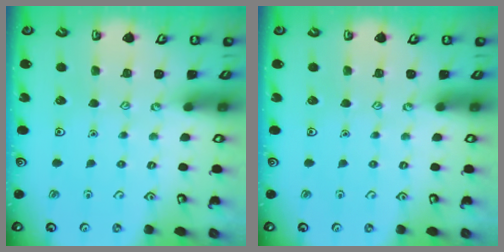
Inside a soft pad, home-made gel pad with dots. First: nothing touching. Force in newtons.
{"total": 0.0}